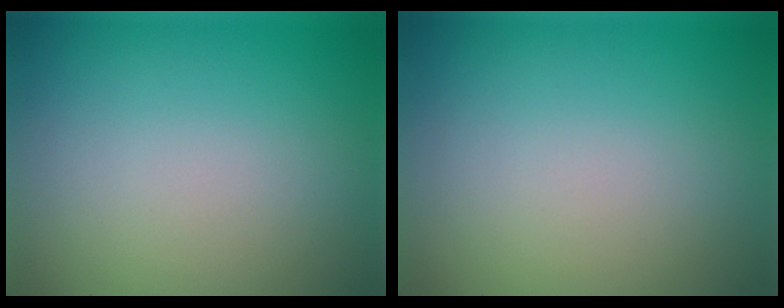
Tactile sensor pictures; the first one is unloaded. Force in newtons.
{"total": 0.0}